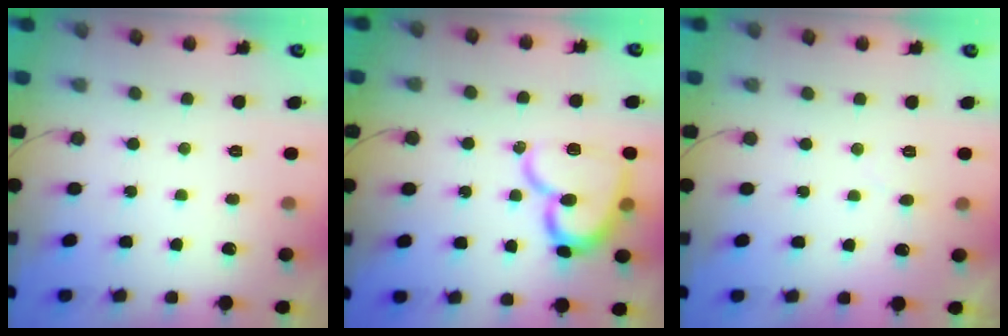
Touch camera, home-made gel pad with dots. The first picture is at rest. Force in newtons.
{"total": 15.6, "press": 15.5, "slide": 1.5}
{"total": 4.0, "press": 4.0, "slide": 0.5}